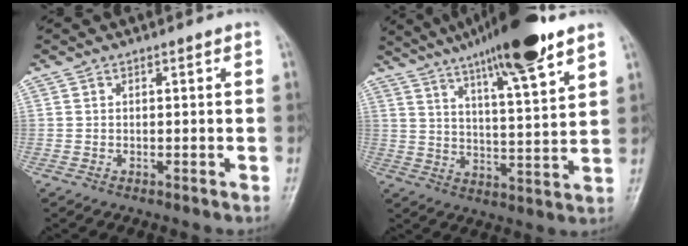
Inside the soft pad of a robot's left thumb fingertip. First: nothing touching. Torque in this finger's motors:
{"motor_torque": [0.68, 0.30, 1.65, -1.12, 0.12]}